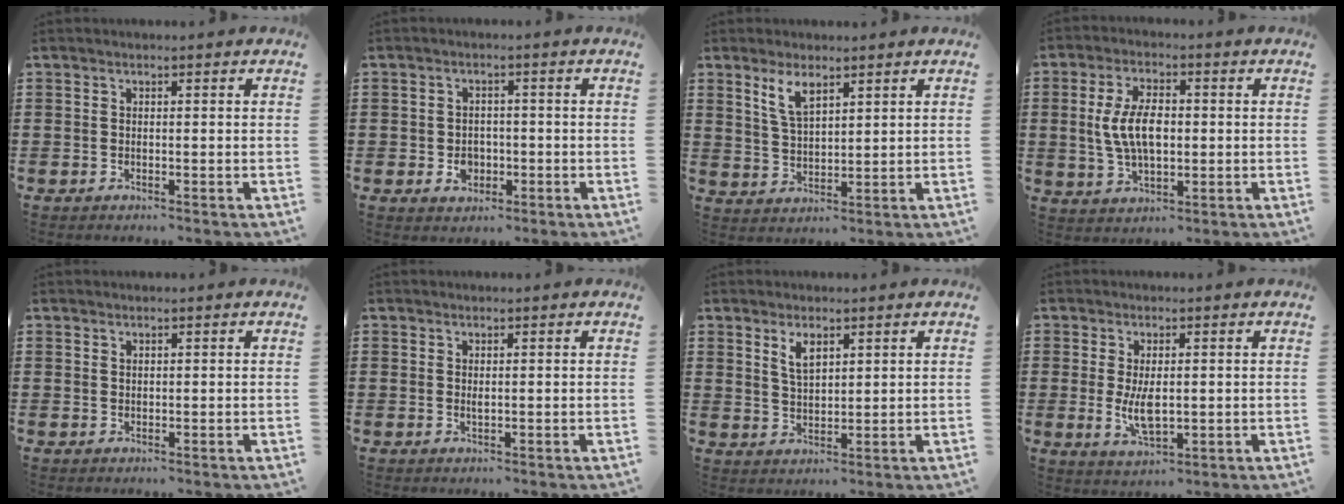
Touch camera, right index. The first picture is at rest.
{"total": 2.9, "force": [-0.9, 2.4, 1.5], "torque": [-0.025, 0.000, -0.020]}
{"total": 4.8, "force": [2.9, 1.9, 3.3], "torque": [-0.074, 0.005, 0.052]}
{"total": 7.8, "force": [0.2, 3.9, 6.7], "torque": [-0.141, 0.004, -0.004]}
{"total": 0.7, "force": [0.5, 0.5, 0.1], "torque": [-0.005, 0.002, 0.010]}
{"total": 0.6, "force": [0.2, 0.3, 0.5], "torque": [-0.010, 0.002, 0.004]}
{"total": 3.6, "force": [2.0, 1.6, 2.5], "torque": [-0.047, 0.003, 0.033]}
{"total": 5.1, "force": [0.0, 2.3, 4.5], "torque": [-0.090, -0.005, -0.005]}